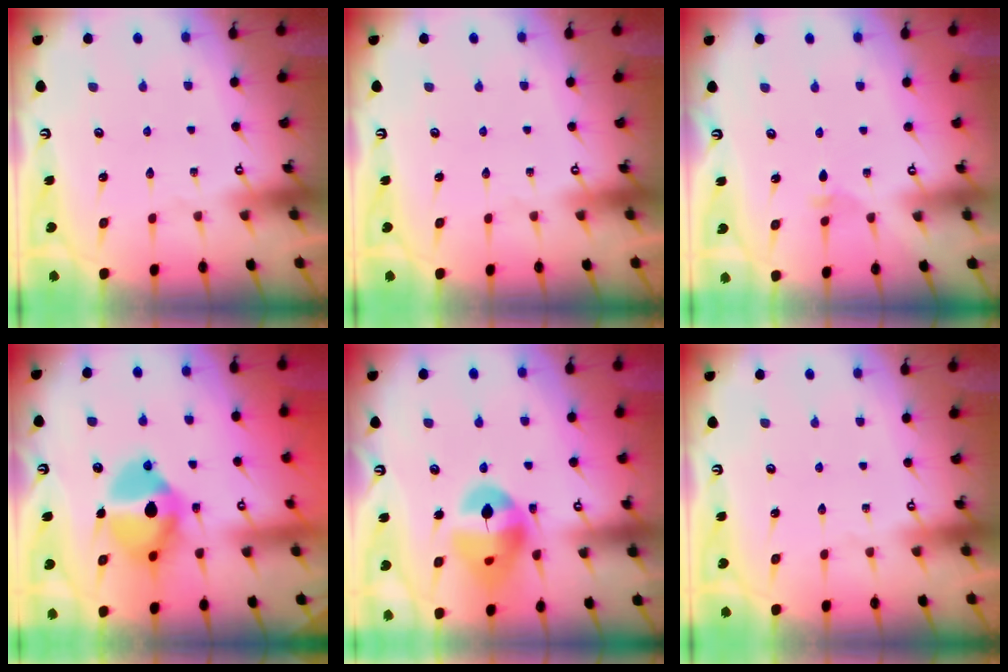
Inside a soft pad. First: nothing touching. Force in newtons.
{"total": 0.0}
{"total": 2.2, "press": 2.2, "slide": 0.6}
{"total": 14.8, "press": 14.8, "slide": 0.6}
{"total": 15.7, "press": 15.6, "slide": 1.8}
{"total": 0.0}